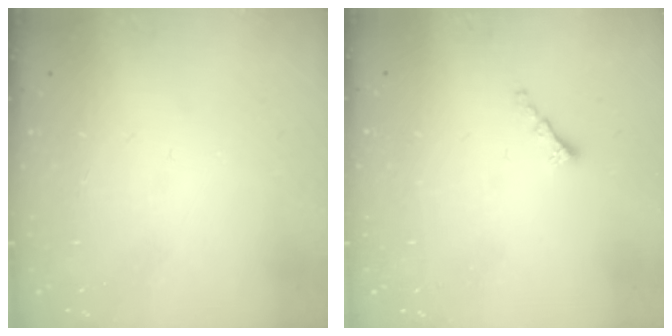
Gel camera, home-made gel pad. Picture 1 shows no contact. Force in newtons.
{"total": 1.6, "press": 1.6, "slide": 0.0}